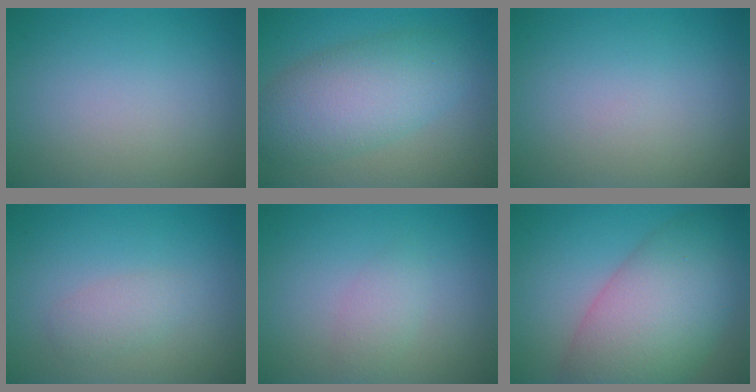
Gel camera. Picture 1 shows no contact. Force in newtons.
{"total": 6.9, "press": 6.9, "slide": 0.4}
{"total": 0.0}
{"total": 1.8, "press": 1.8, "slide": 0.0}
{"total": 1.6, "press": 1.6, "slide": 0.0}
{"total": 10.1, "press": 10.0, "slide": 0.5}